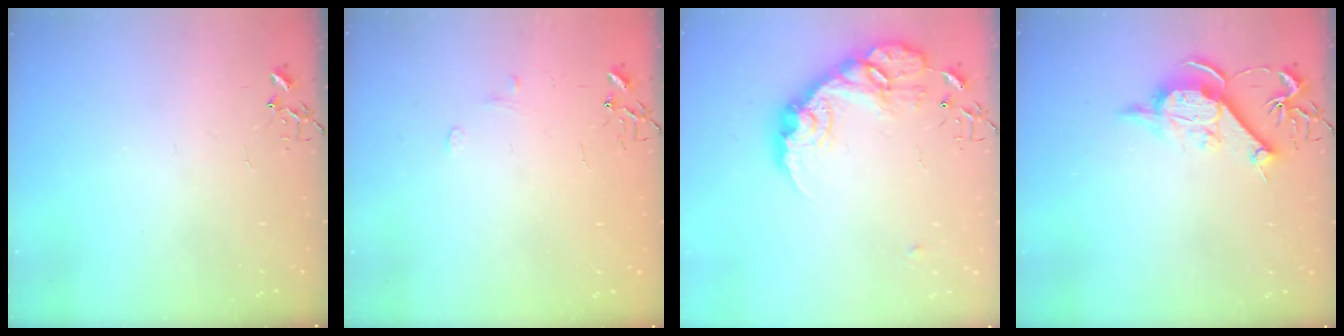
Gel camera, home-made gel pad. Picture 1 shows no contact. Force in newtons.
{"total": 5.4, "press": 5.4, "slide": 0.6}
{"total": 18.5, "press": 18.4, "slide": 1.4}
{"total": 10.6, "press": 10.6, "slide": 0.9}